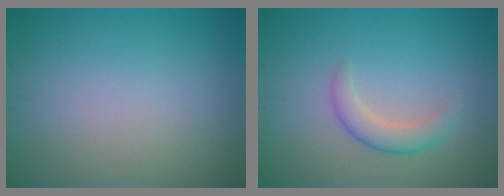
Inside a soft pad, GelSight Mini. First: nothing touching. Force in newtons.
{"total": 2.4, "press": 2.4, "slide": 0.2}